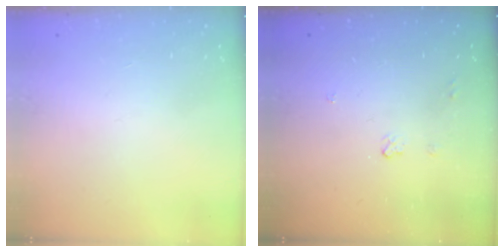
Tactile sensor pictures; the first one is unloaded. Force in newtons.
{"total": 3.7, "press": 3.6, "slide": 0.6}